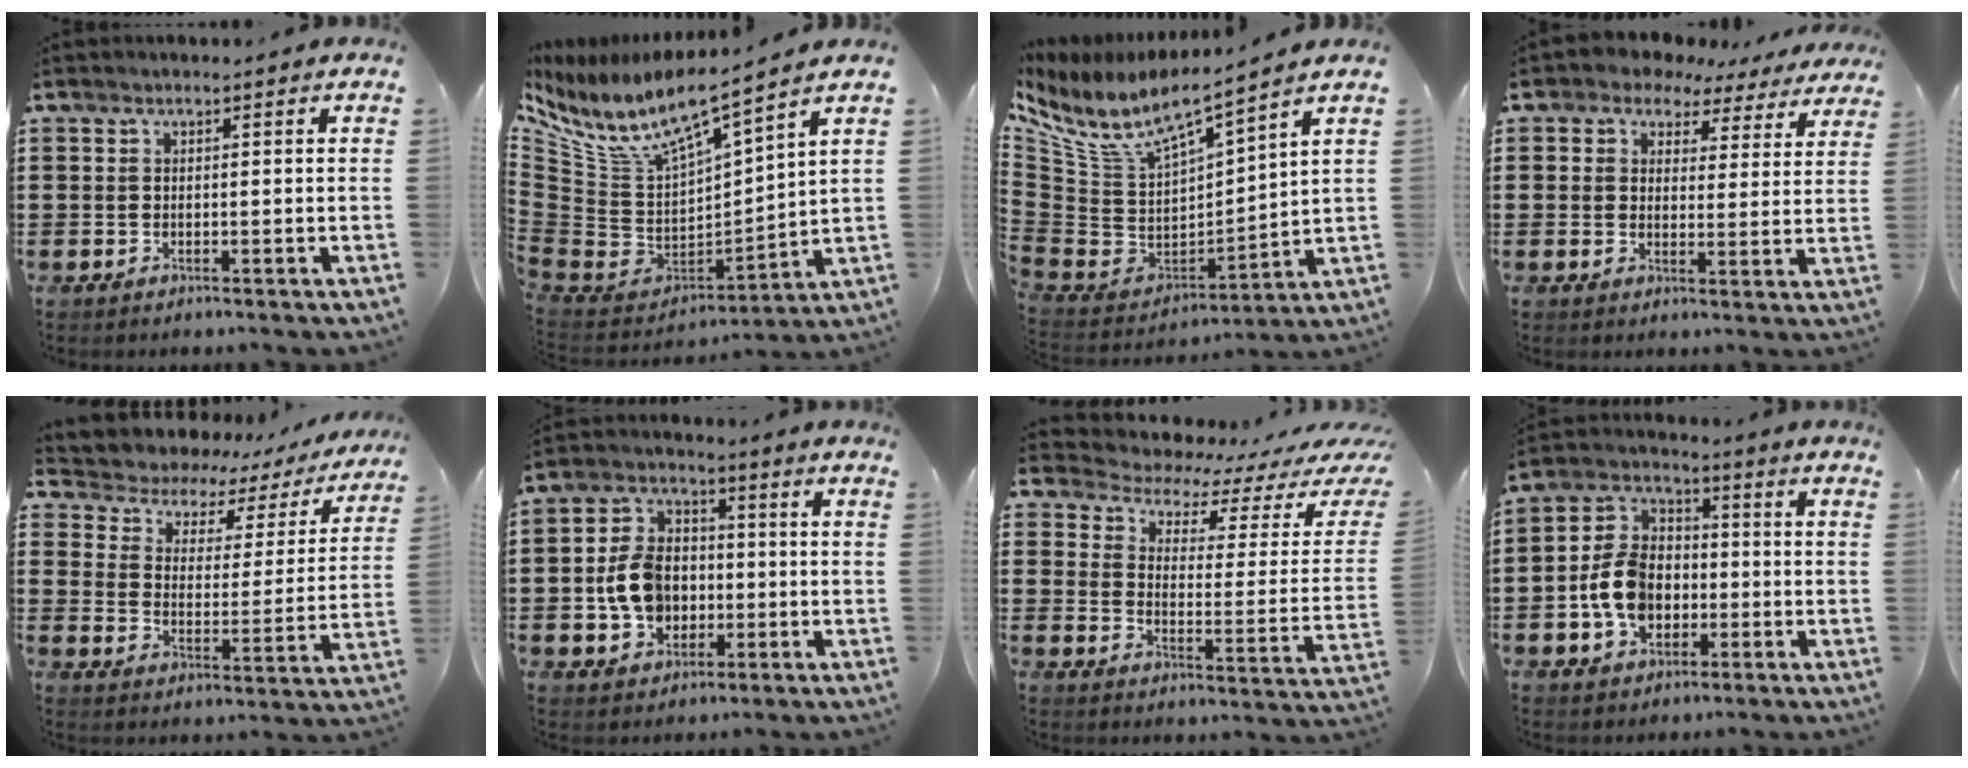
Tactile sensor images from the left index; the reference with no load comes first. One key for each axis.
{"total": 8.5, "fx": 6.4, "fy": 1.9, "fz": 5.4, "tx": -0.136, "ty": -0.054, "tz": 0.106}
{"total": 7.1, "fx": 5.6, "fy": 1.5, "fz": 4.2, "tx": -0.106, "ty": -0.050, "tz": 0.095}
{"total": 4.0, "fx": 3.3, "fy": 2.2, "fz": 0.7, "tx": -0.028, "ty": -0.015, "tz": 0.053}
{"total": 3.2, "fx": 2.0, "fy": 2.2, "fz": 1.2, "tx": -0.044, "ty": -0.021, "tz": 0.023}
{"total": 8.3, "fx": -1.1, "fy": 6.6, "fz": 4.9, "tx": -0.120, "ty": 0.015, "tz": -0.020}
{"total": 3.1, "fx": 2.7, "fy": 1.0, "fz": 1.1, "tx": -0.046, "ty": -0.028, "tz": 0.038}
{"total": 8.8, "fx": -2.1, "fy": 6.5, "fz": 5.5, "tx": -0.142, "ty": 0.011, "tz": -0.044}